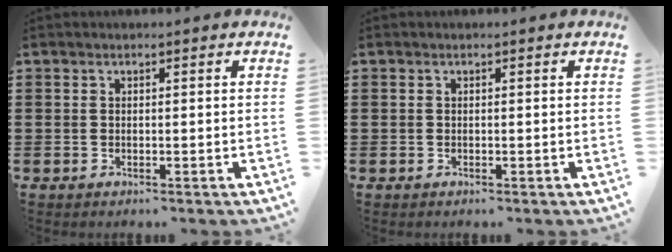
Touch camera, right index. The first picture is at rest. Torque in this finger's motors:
{"motor_torque": [1.05, 1.09, -0.05, -0.04]}